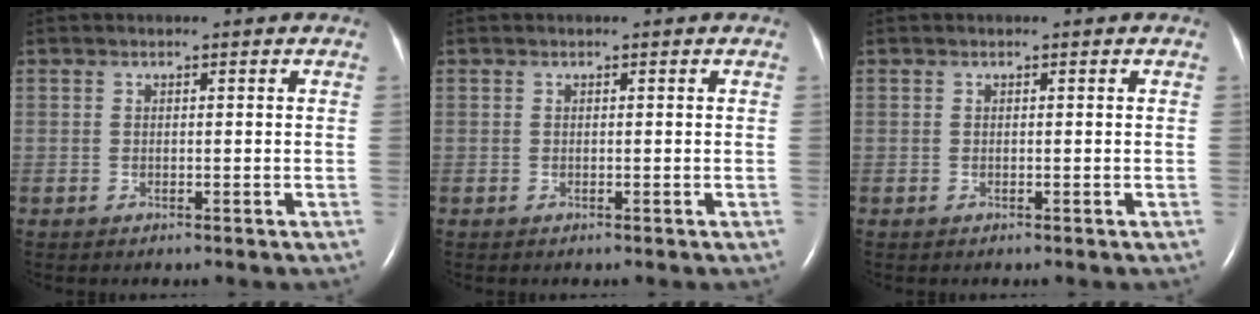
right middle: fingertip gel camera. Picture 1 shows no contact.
{"total": 0.0}
{"total": 0.0}